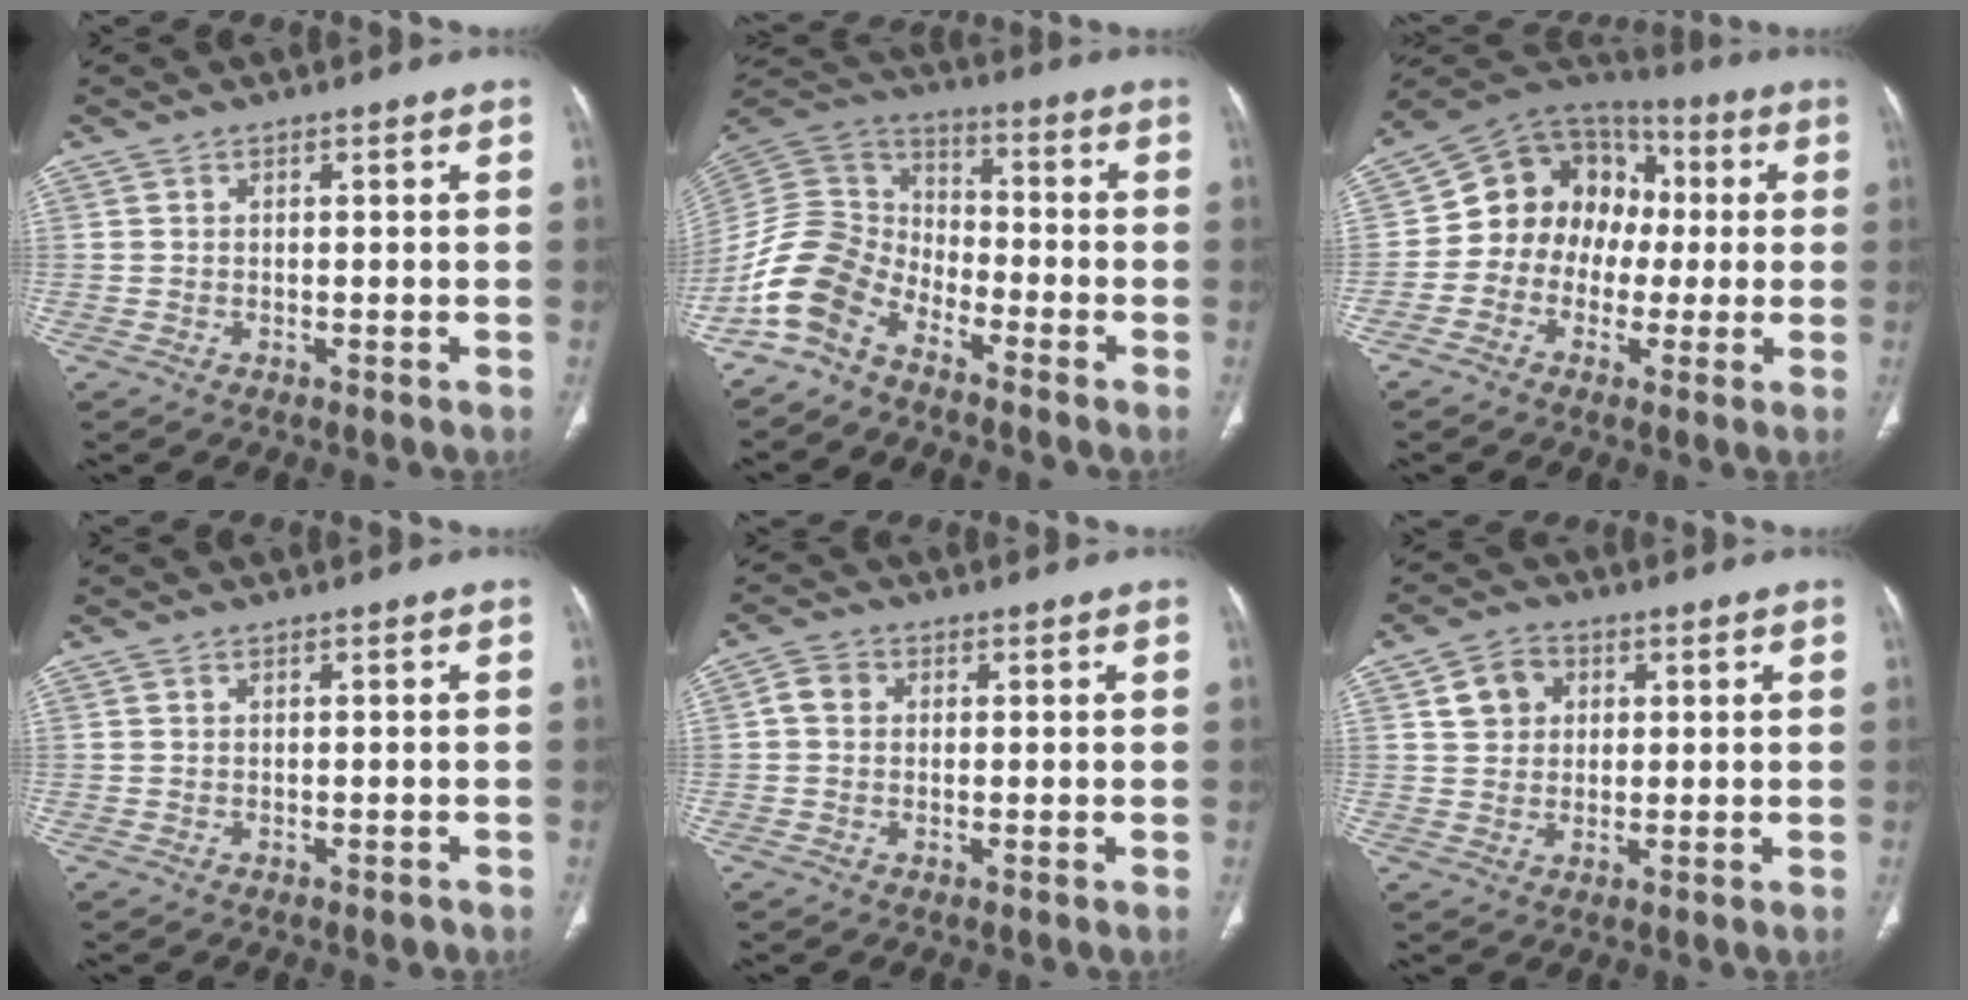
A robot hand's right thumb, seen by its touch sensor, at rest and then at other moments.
{"total": 11.9, "force": [-8.0, 7.1, 5.2], "torque": [-0.103, 0.074, -0.174]}
{"total": 15.0, "force": [-0.3, 12.6, 8.1], "torque": [-0.086, 0.045, -0.017]}
{"total": 0.7, "force": [-0.4, 0.3, 0.5], "torque": [-0.006, 0.004, -0.002]}
{"total": 2.8, "force": [0.3, 2.4, 1.4], "torque": [-0.023, 0.009, 0.004]}
{"total": 5.5, "force": [1.9, 4.6, 2.4], "torque": [-0.020, 0.001, 0.032]}